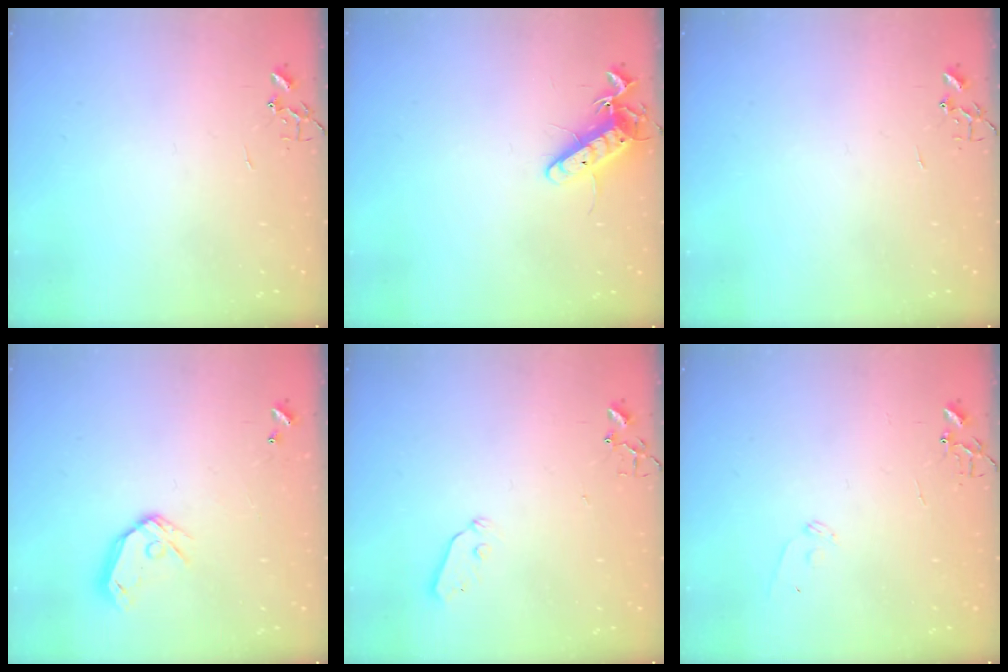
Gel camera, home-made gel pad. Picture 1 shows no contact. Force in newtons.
{"total": 11.4, "press": 11.4, "slide": 0.9}
{"total": 0.0}
{"total": 10.4, "press": 10.2, "slide": 1.6}
{"total": 4.3, "press": 4.3, "slide": 0.7}
{"total": 7.1, "press": 7.0, "slide": 0.7}